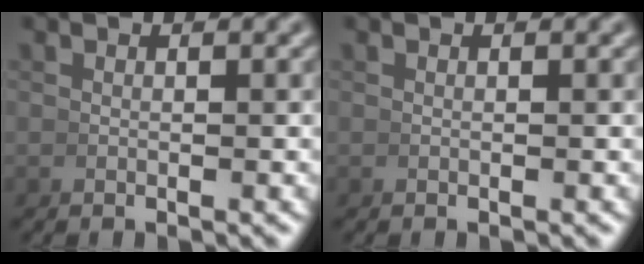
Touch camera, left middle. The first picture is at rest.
{"total": 0.0}